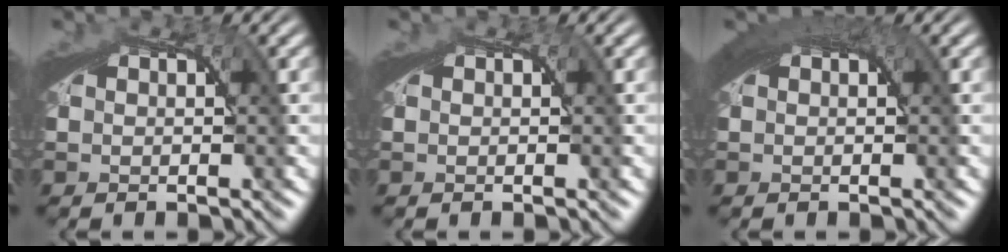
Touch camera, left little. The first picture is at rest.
{"total": 0.0}
{"total": 3.2, "force": [1.5, 0.9, 2.7], "torque": [-0.030, 0.015, 0.018]}